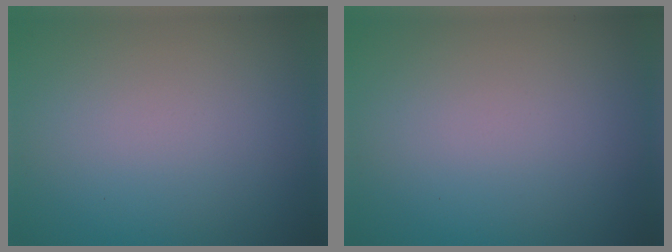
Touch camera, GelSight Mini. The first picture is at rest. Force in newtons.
{"total": 0.0}